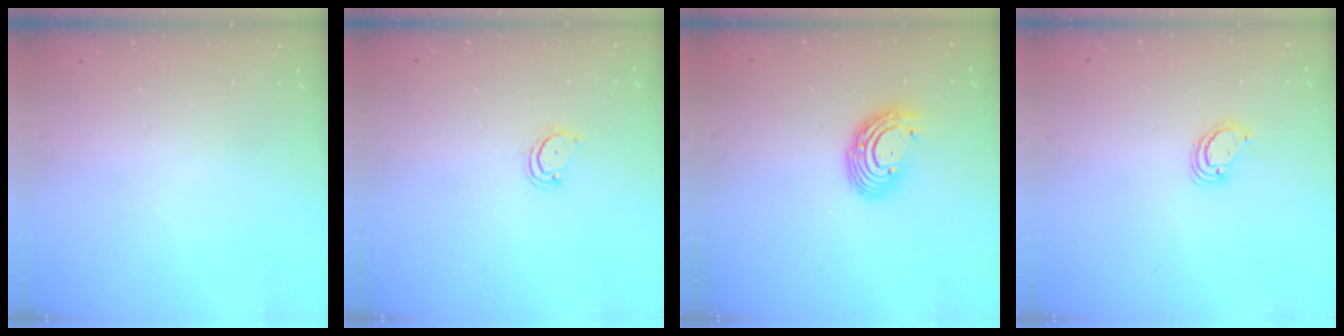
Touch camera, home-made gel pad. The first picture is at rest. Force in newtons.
{"total": 3.3, "press": 3.3, "slide": 0.2}
{"total": 9.0, "press": 8.8, "slide": 1.7}
{"total": 4.0, "press": 4.0, "slide": 0.2}